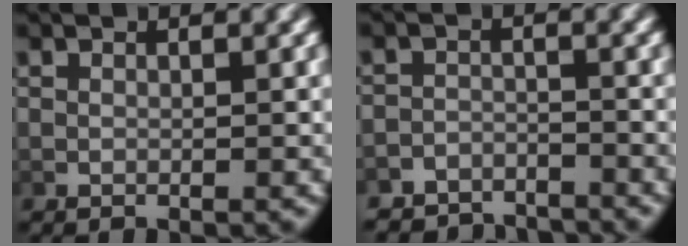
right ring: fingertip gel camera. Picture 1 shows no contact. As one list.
[{"total": 5.7, "force": [-5.5, 1.5, 0.2], "torque": [0.009, -0.019, -0.092]}]